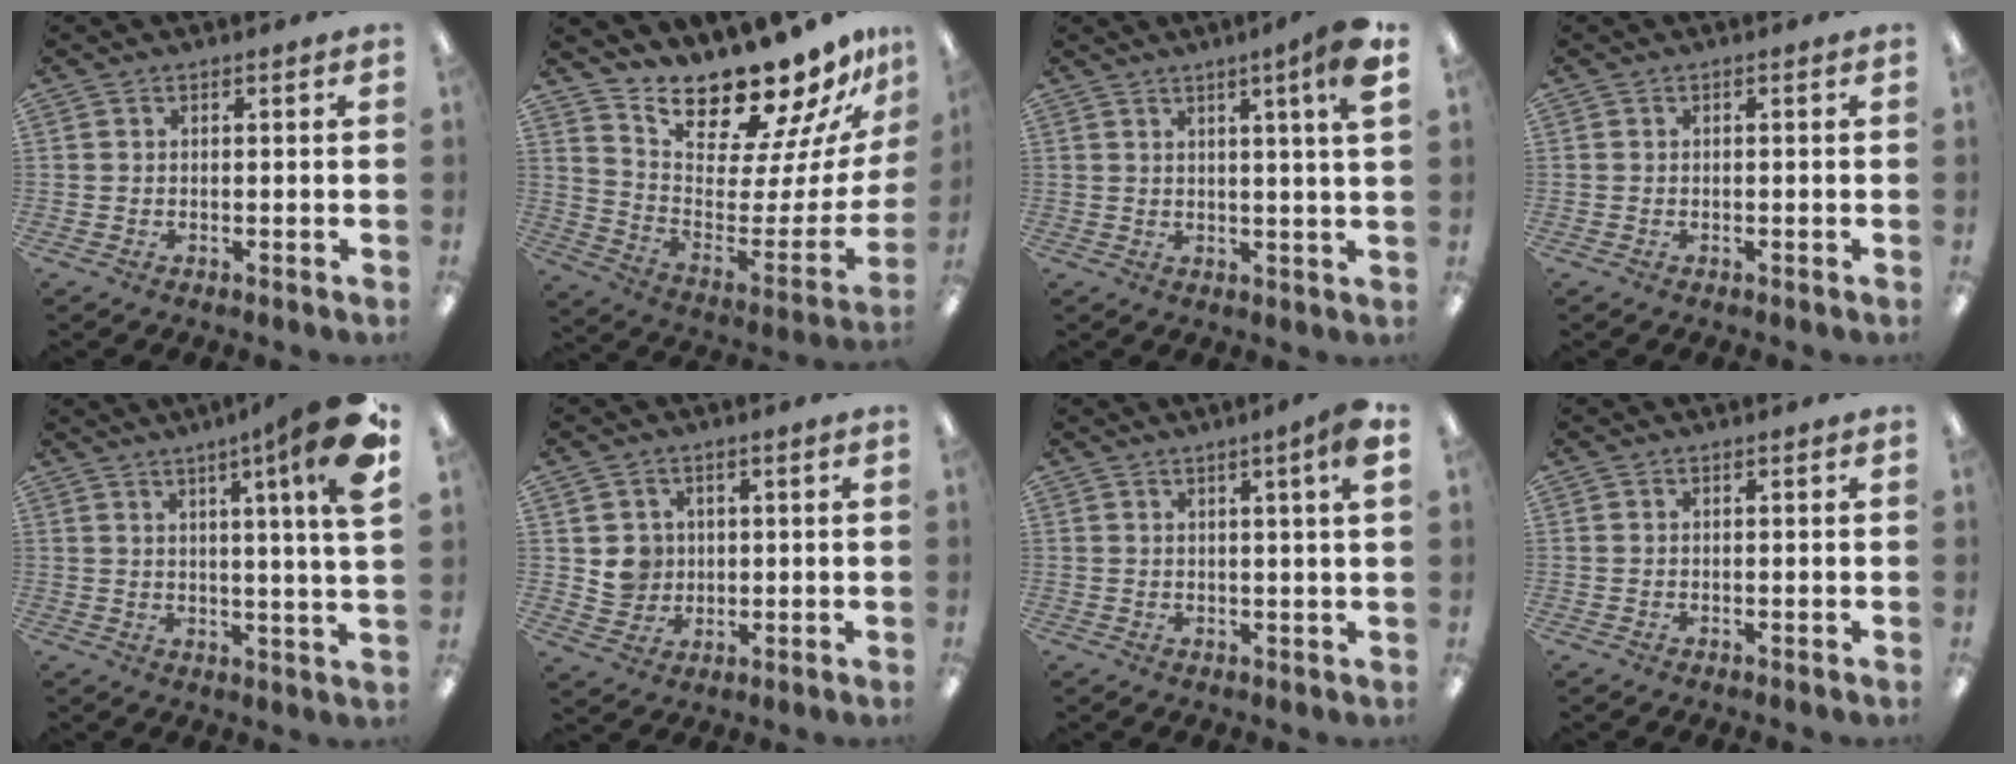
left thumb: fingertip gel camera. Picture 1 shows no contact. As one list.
[{"total": 19.2, "force": [17.7, 3.9, 6.6], "torque": [-0.102, -0.164, 0.298]}, {"total": 7.2, "force": [4.0, 0.0, 6.1], "torque": [-0.090, -0.012, 0.059]}, {"total": 0.0}, {"total": 13.5, "force": [6.7, 0.2, 11.7], "torque": [-0.167, -0.039, 0.093]}, {"total": 5.5, "force": [1.7, 5.2, 0.3], "torque": [-0.003, 0.002, 0.031]}, {"total": 5.1, "force": [2.8, 0.2, 4.3], "torque": [-0.072, -0.005, 0.042]}, {"total": 0.0}]